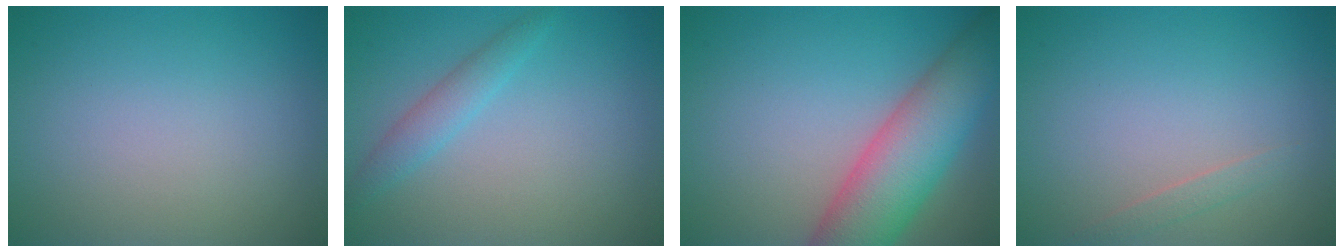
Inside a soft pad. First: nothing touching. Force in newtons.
{"total": 1.9, "press": 1.9, "slide": 0.1}
{"total": 8.6, "press": 8.6, "slide": 0.3}
{"total": 0.8, "press": 0.8, "slide": 0.0}